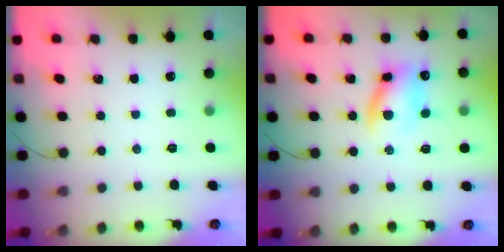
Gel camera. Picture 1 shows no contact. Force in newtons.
{"total": 11.3, "press": 11.0, "slide": 2.4}